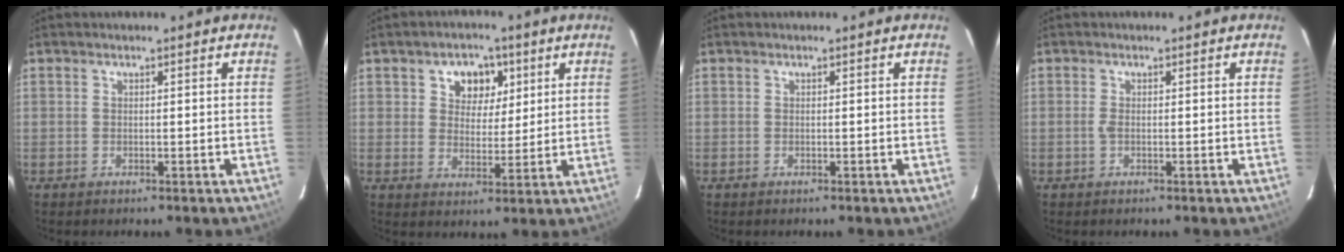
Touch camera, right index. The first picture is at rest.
{"total": 6.8, "force": [2.8, 5.4, 3.1], "torque": [-0.051, 0.008, 0.046]}
{"total": 0.0}
{"total": 1.0, "force": [-0.2, 0.3, 1.0], "torque": [-0.021, 0.000, -0.005]}